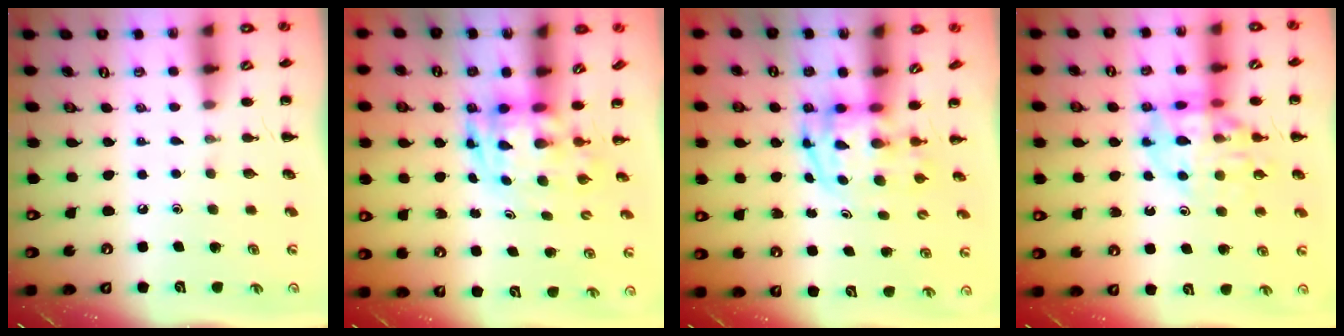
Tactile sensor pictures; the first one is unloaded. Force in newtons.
{"total": 3.8, "press": 3.7, "slide": 0.8}
{"total": 3.9, "press": 3.8, "slide": 0.6}
{"total": 14.2, "press": 14.0, "slide": 2.6}